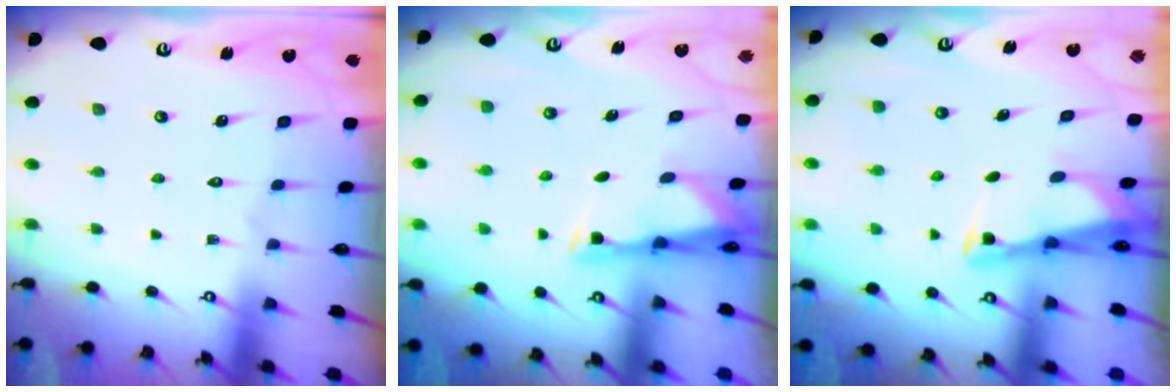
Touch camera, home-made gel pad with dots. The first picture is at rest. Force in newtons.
{"total": 2.9, "press": 2.9, "slide": 0.4}
{"total": 2.8, "press": 2.8, "slide": 0.3}